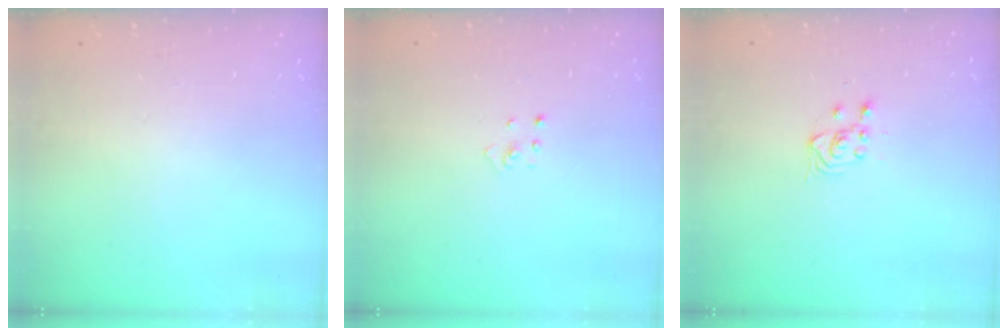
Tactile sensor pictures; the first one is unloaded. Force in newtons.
{"total": 1.9, "press": 1.9, "slide": 0.1}
{"total": 3.3, "press": 3.0, "slide": 1.4}